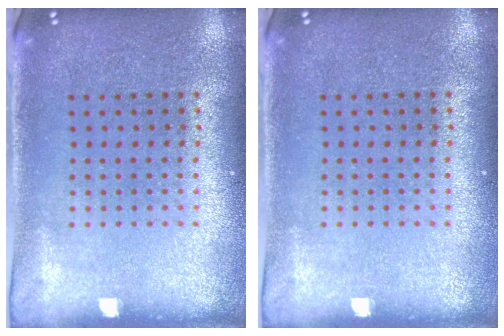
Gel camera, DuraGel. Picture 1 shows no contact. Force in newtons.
{"total": 0.0}